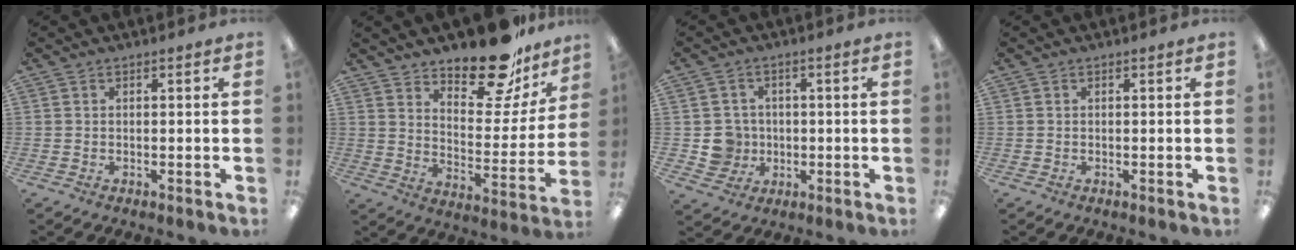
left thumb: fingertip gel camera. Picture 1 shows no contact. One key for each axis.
{"total": 19.3, "fx": 15.7, "fy": 7.1, "fz": 8.7, "tx": -0.128, "ty": -0.111, "tz": 0.270}
{"total": 5.9, "fx": -0.3, "fy": 5.8, "fz": 0.7, "tx": -0.011, "ty": 0.008, "tz": 0.002}
{"total": 0.0}